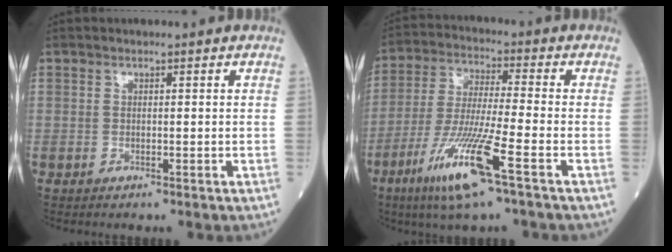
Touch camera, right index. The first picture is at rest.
{"total": 12.6, "force": [-6.4, -0.3, 10.9], "torque": [-0.226, -0.027, -0.122]}